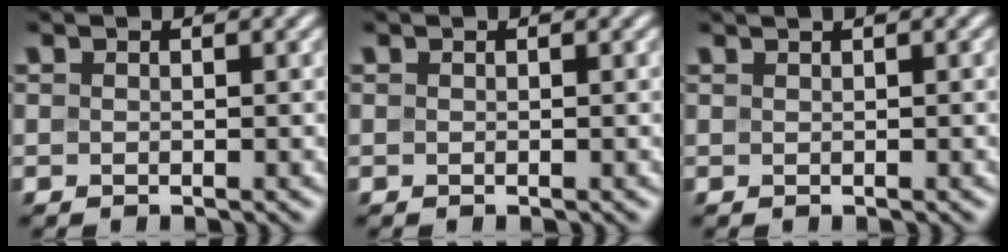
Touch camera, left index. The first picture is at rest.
{"total": 0.0}
{"total": 1.3, "force": [0.6, 0.3, 1.1], "torque": [-0.015, 0.003, 0.004]}